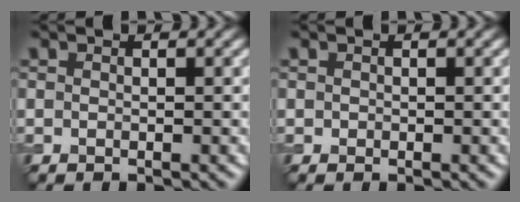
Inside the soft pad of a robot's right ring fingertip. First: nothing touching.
{"total": 0.0}